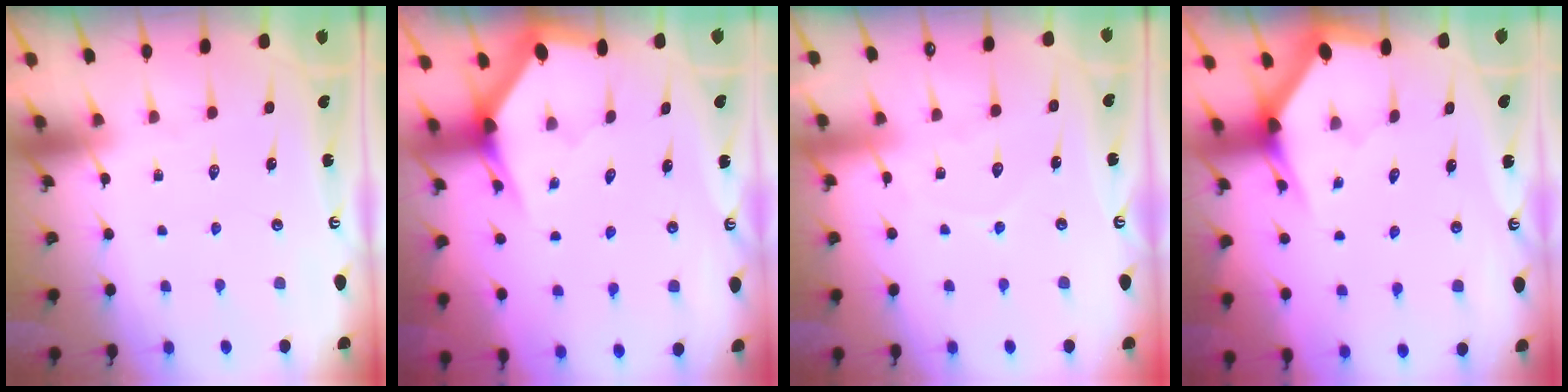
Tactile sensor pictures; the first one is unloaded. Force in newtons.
{"total": 3.0, "press": 3.0, "slide": 0.0}
{"total": 4.7, "press": 4.6, "slide": 0.5}
{"total": 3.1, "press": 3.1, "slide": 0.0}